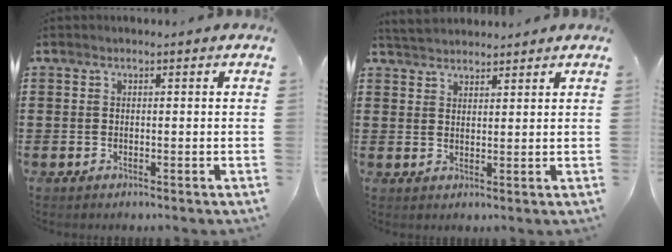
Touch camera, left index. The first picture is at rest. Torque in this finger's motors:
{"motor_torque": [0.27, -0.27, 0.12, 0.04]}